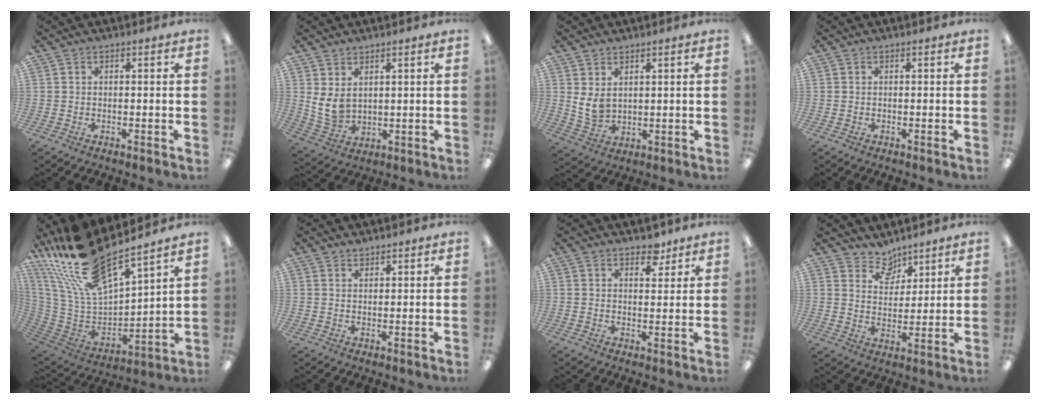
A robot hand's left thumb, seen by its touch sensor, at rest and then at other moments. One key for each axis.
{"total": 6.6, "fx": 2.9, "fy": 4.5, "fz": 3.9, "tx": -0.098, "ty": -0.016, "tz": 0.056}
{"total": 5.7, "fx": 2.7, "fy": 3.9, "fz": 3.3, "tx": -0.073, "ty": -0.015, "tz": 0.049}
{"total": 0.0}
{"total": 22.2, "fx": 18.2, "fy": 6.2, "fz": 11.0, "tx": -0.242, "ty": -0.127, "tz": 0.320}
{"total": 1.5, "fx": 1.5, "fy": 0.4, "fz": -0.1, "tx": 0.002, "ty": -0.003, "tz": 0.029}
{"total": 4.5, "fx": 3.7, "fy": 2.3, "fz": 1.4, "tx": -0.002, "ty": -0.020, "tz": 0.063}
{"total": 6.7, "fx": 5.7, "fy": 3.4, "fz": 0.3, "tx": -0.008, "ty": -0.043, "tz": 0.106}